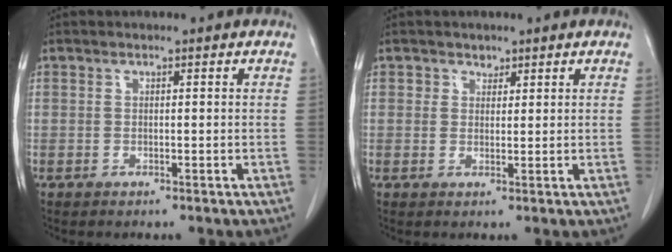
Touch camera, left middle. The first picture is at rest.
{"total": 1.5, "force": [1.0, 1.1, 0.0], "torque": [0.008, -0.005, 0.011]}